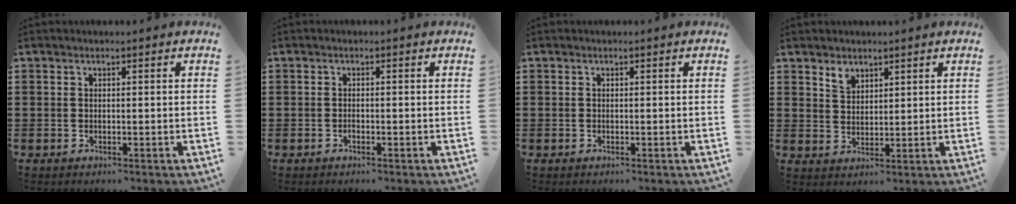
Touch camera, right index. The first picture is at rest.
{"total": 0.6, "force": [-0.4, 0.0, 0.5], "torque": [-0.012, -0.007, -0.006]}
{"total": 0.0}
{"total": 2.6, "force": [2.1, 1.5, 0.6], "torque": [-0.009, -0.001, 0.039]}